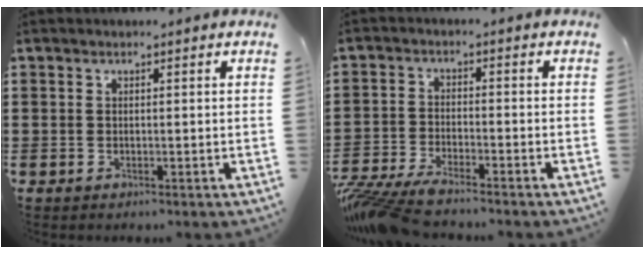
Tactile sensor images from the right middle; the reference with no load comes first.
{"total": 5.2, "force": [-4.9, 0.4, 1.8], "torque": [-0.055, -0.013, -0.101]}